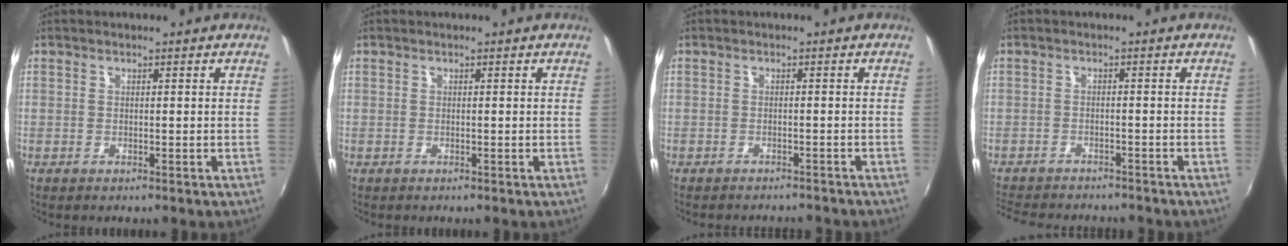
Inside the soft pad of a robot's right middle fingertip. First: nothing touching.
{"total": 0.0}
{"total": 6.2, "force": [-5.8, 1.3, 2.0], "torque": [-0.051, -0.013, -0.078]}
{"total": 10.6, "force": [-9.5, 3.0, 3.6], "torque": [-0.094, -0.017, -0.144]}